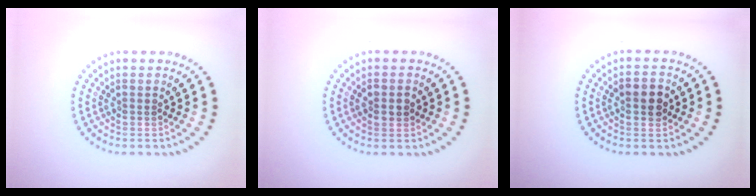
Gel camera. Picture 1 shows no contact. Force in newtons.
{"total": 1.4, "press": 1.4, "slide": 0.3}
{"total": 3.0, "press": 3.0, "slide": 0.2}